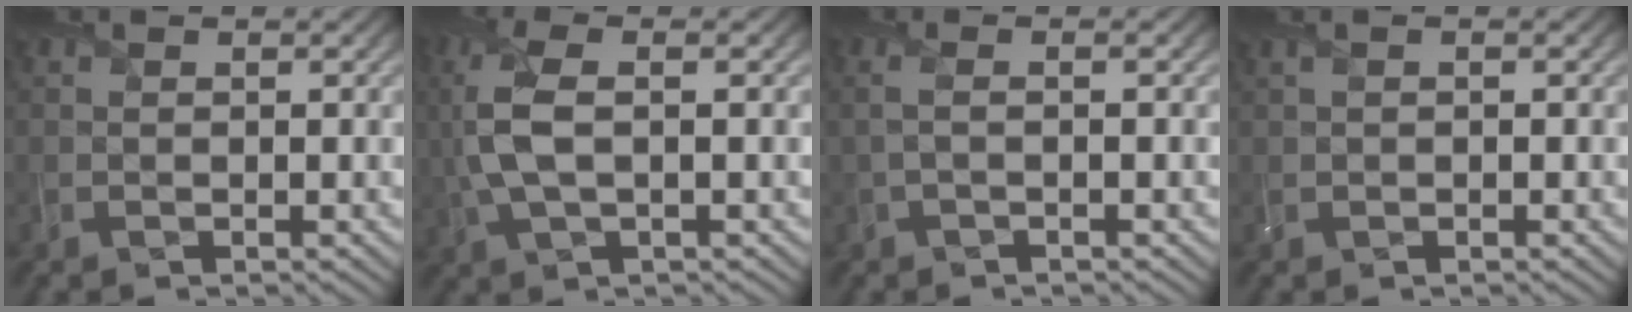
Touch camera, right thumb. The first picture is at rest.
{"total": 7.4, "force": [0.0, 3.1, 6.7], "torque": [-0.179, 0.004, -0.001]}
{"total": 1.7, "force": [-0.2, -0.1, 1.7], "torque": [-0.034, 0.006, -0.008]}
{"total": 0.9, "force": [0.1, 0.2, 0.9], "torque": [-0.023, 0.005, 0.005]}